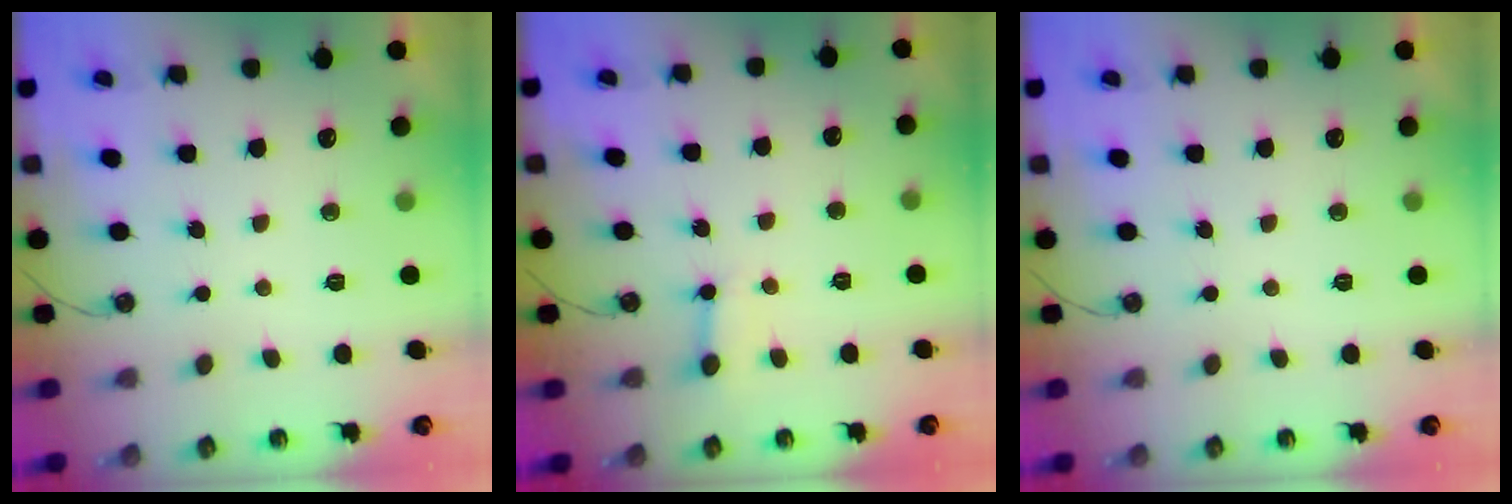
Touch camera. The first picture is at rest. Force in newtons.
{"total": 4.4, "press": 4.3, "slide": 0.5}
{"total": 0.0}